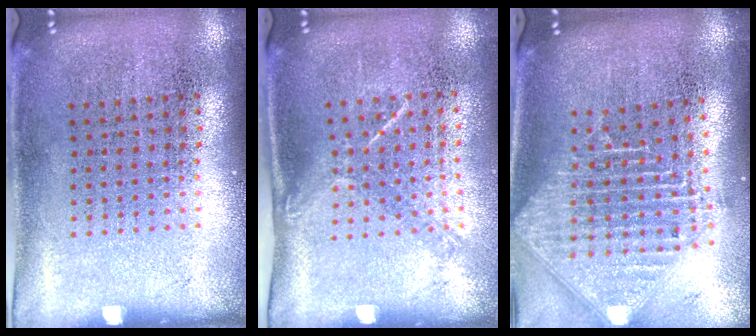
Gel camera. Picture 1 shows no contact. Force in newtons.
{"total": 1.4, "press": 1.0, "slide": 1.0}
{"total": 2.5, "press": 1.9, "slide": 1.7}